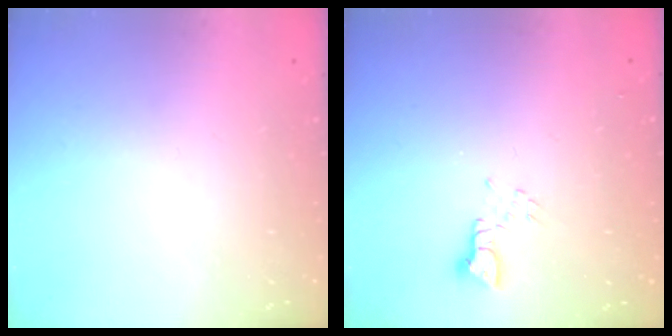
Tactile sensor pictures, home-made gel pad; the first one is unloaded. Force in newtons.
{"total": 2.1, "press": 2.1, "slide": 0.3}